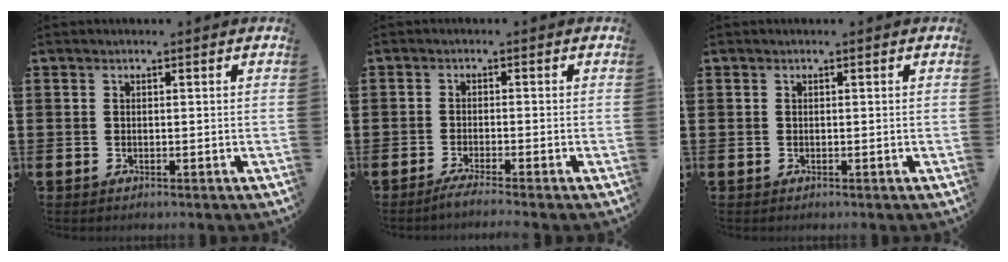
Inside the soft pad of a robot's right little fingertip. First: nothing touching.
{"total": 1.8, "force": [-1.4, -0.1, 1.2], "torque": [-0.018, 0.001, -0.026]}
{"total": 0.0}